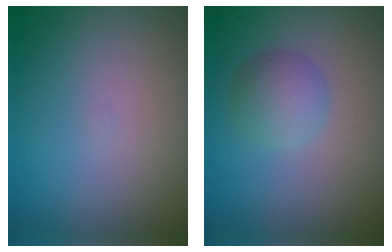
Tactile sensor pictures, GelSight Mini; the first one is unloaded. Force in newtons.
{"total": 2.8, "press": 2.8, "slide": 0.1}